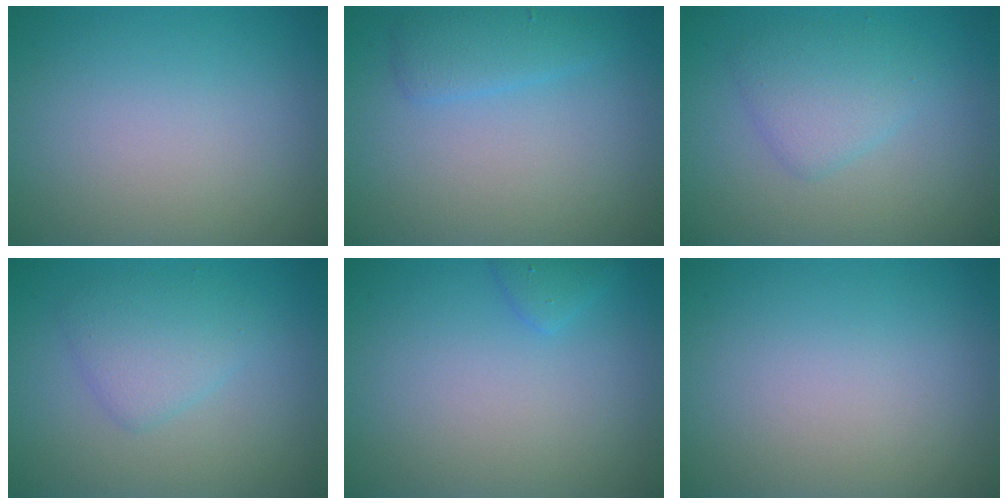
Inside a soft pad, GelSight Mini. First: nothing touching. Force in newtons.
{"total": 2.1, "press": 2.1, "slide": 0.2}
{"total": 2.8, "press": 2.8, "slide": 0.2}
{"total": 2.8, "press": 2.8, "slide": 0.2}
{"total": 1.2, "press": 1.2, "slide": 0.1}
{"total": 0.0}